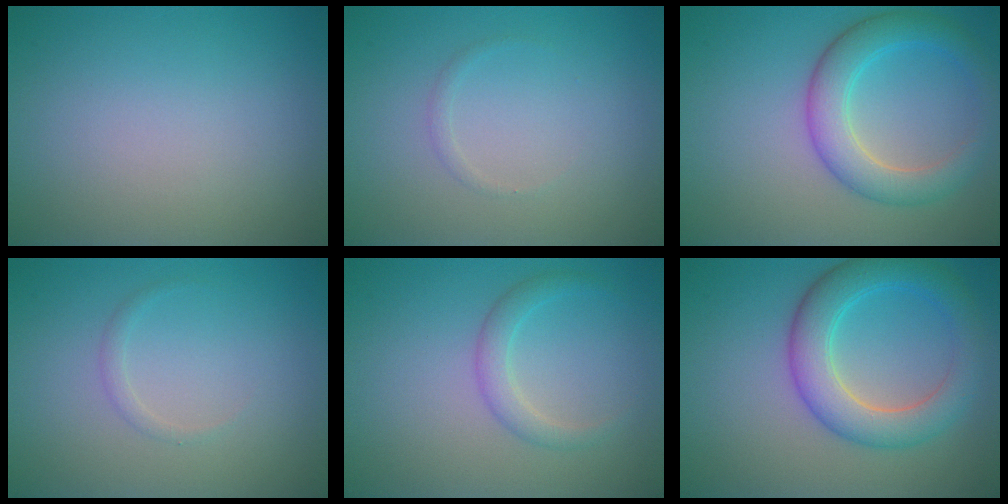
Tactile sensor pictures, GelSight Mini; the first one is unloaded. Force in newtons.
{"total": 0.6, "press": 0.6, "slide": 0.1}
{"total": 4.8, "press": 4.8, "slide": 0.1}
{"total": 0.8, "press": 0.8, "slide": 0.0}
{"total": 1.9, "press": 1.9, "slide": 0.1}
{"total": 5.7, "press": 5.7, "slide": 0.1}